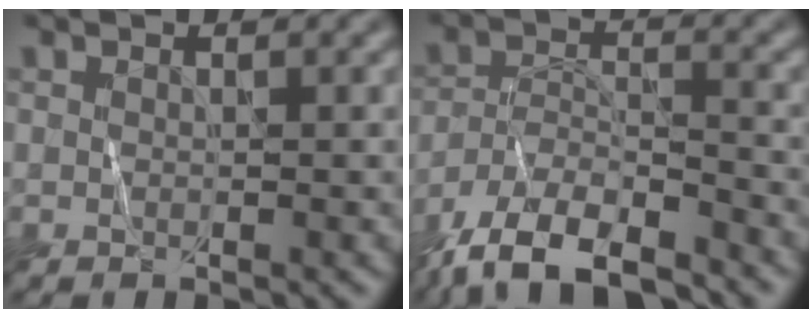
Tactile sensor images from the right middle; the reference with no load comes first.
{"total": 8.6, "force": [-7.4, 2.2, 3.8], "torque": [-0.066, -0.005, -0.137]}